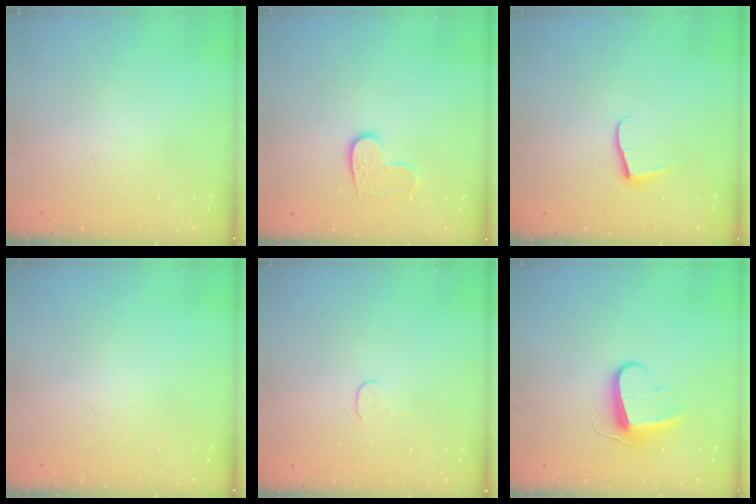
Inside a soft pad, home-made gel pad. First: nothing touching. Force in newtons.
{"total": 6.4, "press": 6.4, "slide": 0.3}
{"total": 6.2, "press": 6.2, "slide": 0.5}
{"total": 0.0}
{"total": 3.9, "press": 3.9, "slide": 0.3}
{"total": 8.9, "press": 8.9, "slide": 0.1}